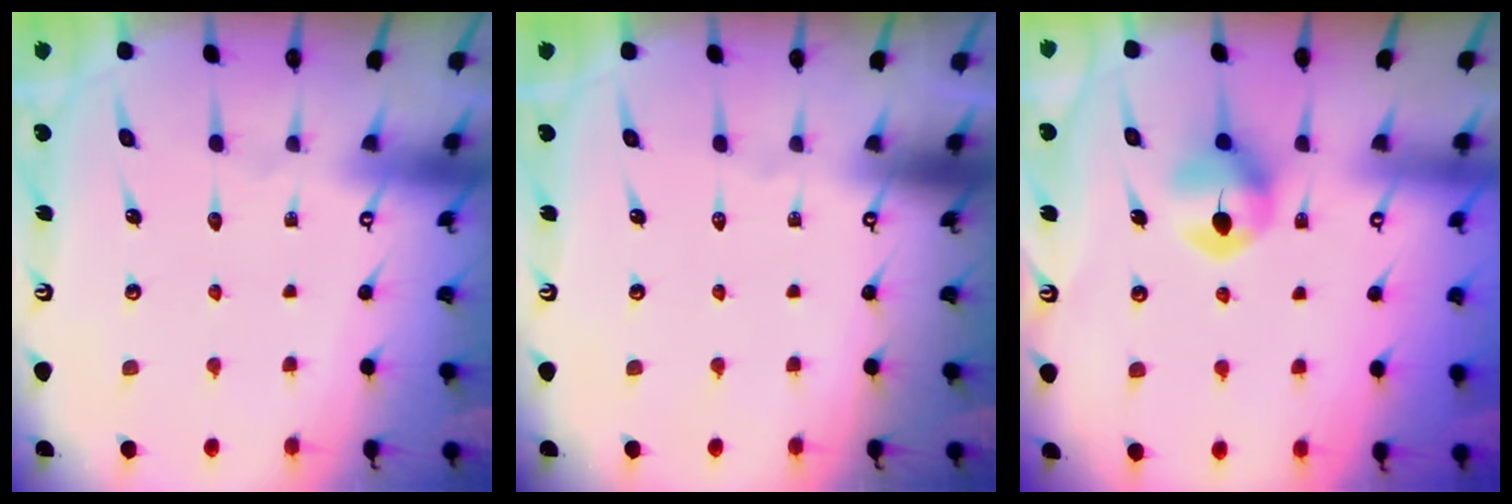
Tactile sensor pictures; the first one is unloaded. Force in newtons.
{"total": 0.0}
{"total": 8.4, "press": 8.3, "slide": 0.4}